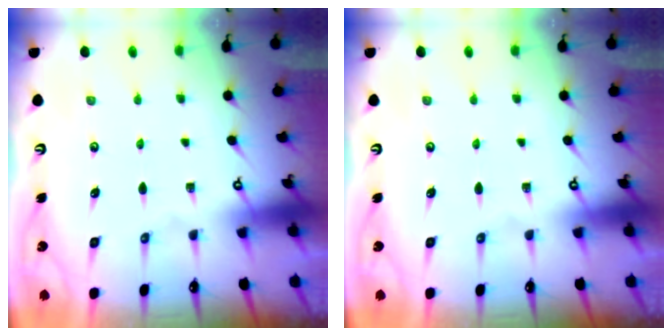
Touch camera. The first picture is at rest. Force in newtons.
{"total": 0.0}